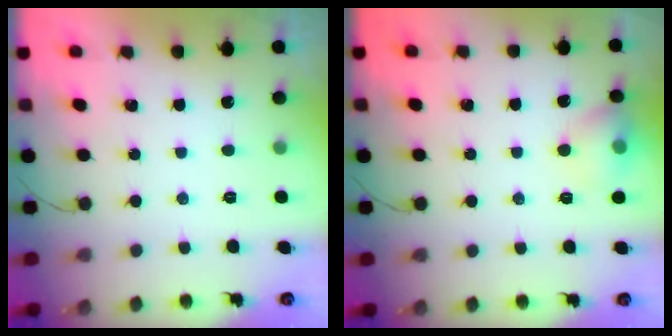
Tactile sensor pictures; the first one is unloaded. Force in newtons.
{"total": 8.1, "press": 8.0, "slide": 1.5}